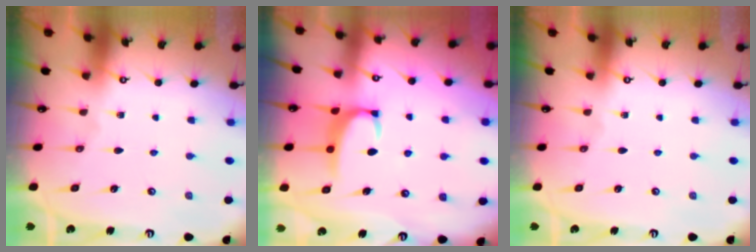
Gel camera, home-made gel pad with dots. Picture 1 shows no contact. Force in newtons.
{"total": 2.3, "press": 2.2, "slide": 0.6}
{"total": 0.0}